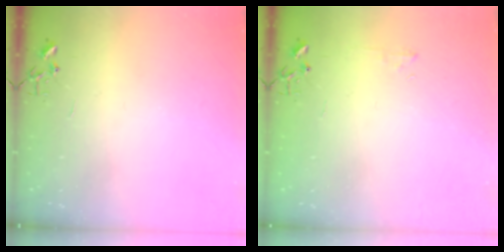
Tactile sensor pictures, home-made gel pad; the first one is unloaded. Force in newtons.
{"total": 4.8, "press": 4.7, "slide": 0.7}